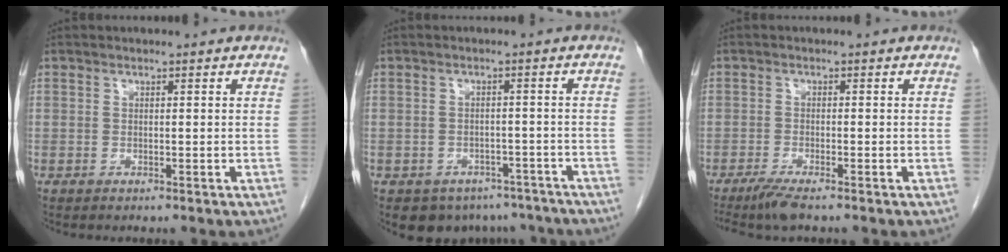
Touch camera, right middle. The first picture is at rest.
{"total": 8.8, "force": [-6.8, 5.4, 1.6], "torque": [-0.011, 0.009, -0.075]}
{"total": 3.8, "force": [-2.9, 0.0, 2.4], "torque": [-0.046, -0.010, -0.056]}